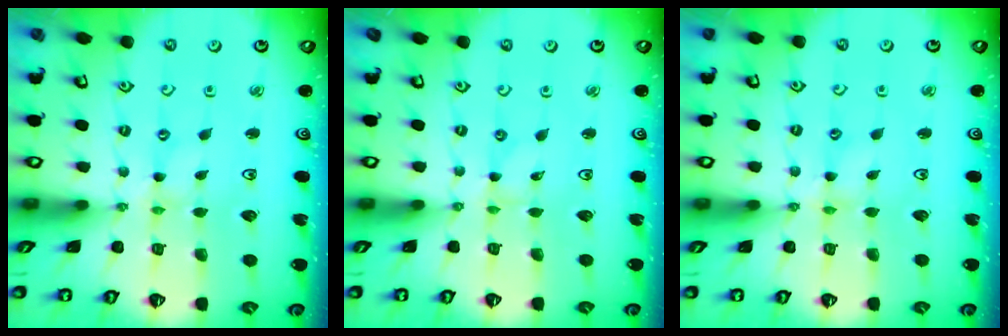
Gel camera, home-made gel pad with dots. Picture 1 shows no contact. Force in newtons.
{"total": 0.0}
{"total": 3.3, "press": 3.3, "slide": 0.4}